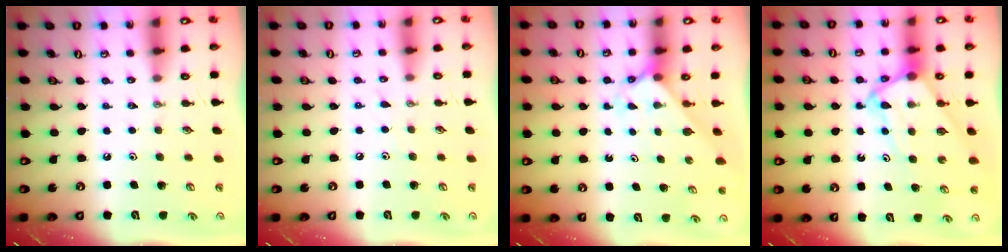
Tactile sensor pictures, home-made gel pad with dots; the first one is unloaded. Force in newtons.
{"total": 4.9, "press": 4.9, "slide": 0.5}
{"total": 2.4, "press": 2.4, "slide": 0.2}
{"total": 7.7, "press": 7.6, "slide": 0.6}